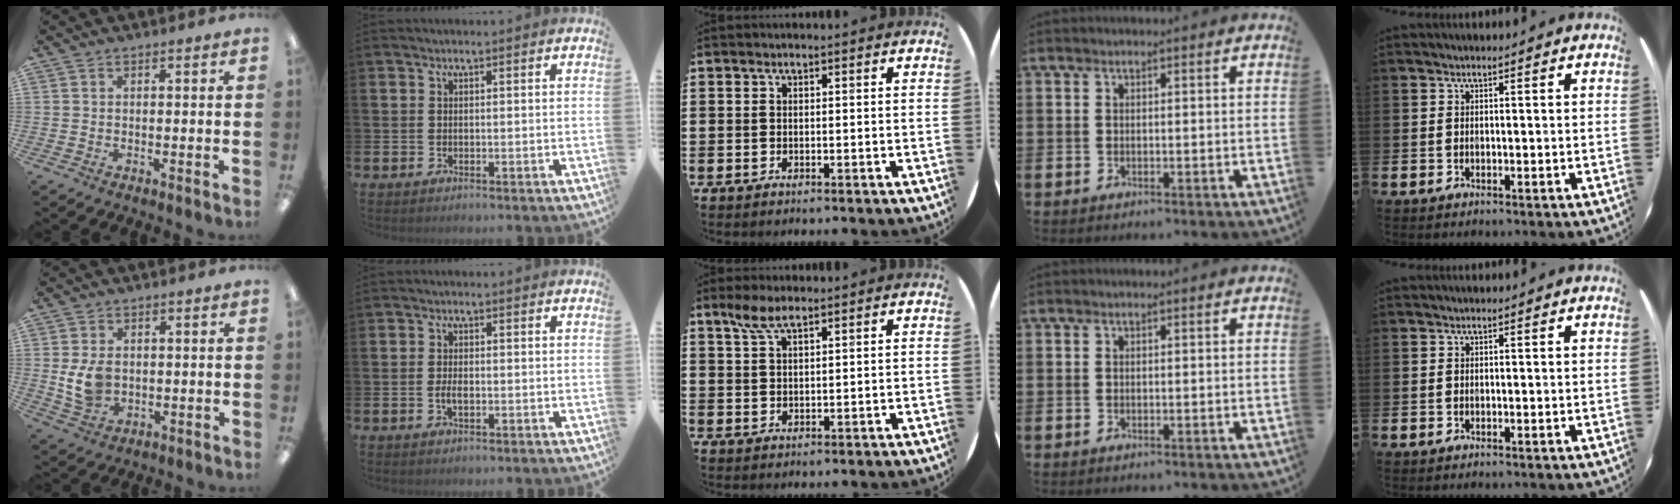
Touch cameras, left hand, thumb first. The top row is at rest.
{"thumb": {"total": 7.1, "force": [0.2, 5.2, 4.8], "torque": [-0.100, 0.002, 0.006]}, "index": {"total": 1.8, "force": [-0.4, 0.9, 1.6], "torque": [-0.024, -0.001, -0.009]}, "middle": {"total": 3.9, "force": [2.7, 1.2, 2.6], "torque": [-0.057, 0.006, 0.049]}}